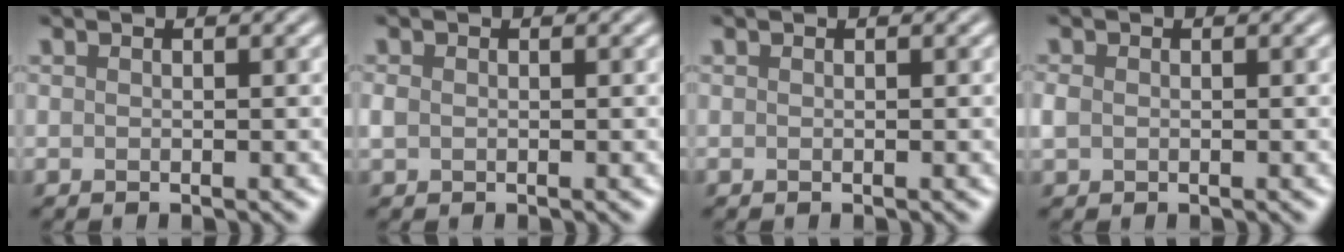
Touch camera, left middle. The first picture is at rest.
{"total": 0.8, "force": [0.0, 0.7, 0.4], "torque": [-0.009, -0.001, -0.001]}
{"total": 0.0}
{"total": 1.1, "force": [0.0, 1.0, 0.6], "torque": [-0.012, 0.000, -0.002]}